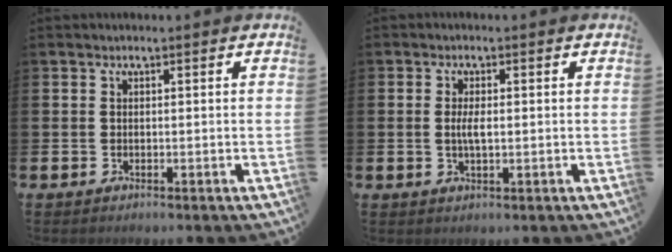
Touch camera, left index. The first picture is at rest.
{"total": 2.5, "force": [0.1, 0.9, 2.3], "torque": [-0.042, 0.002, -0.001]}